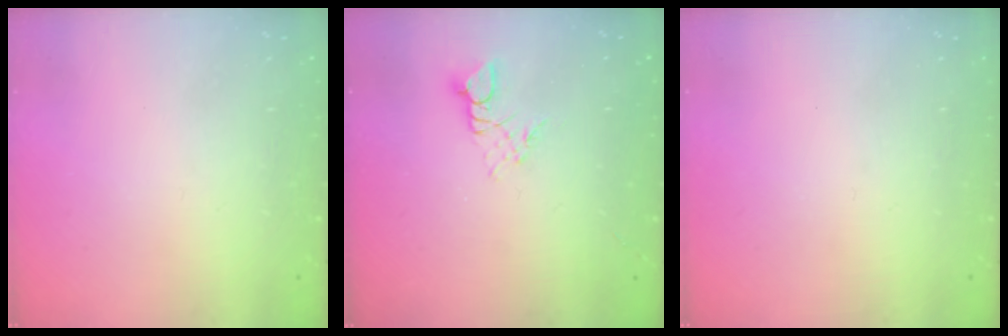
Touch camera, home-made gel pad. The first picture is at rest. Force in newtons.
{"total": 2.6, "press": 2.6, "slide": 0.3}
{"total": 0.0}